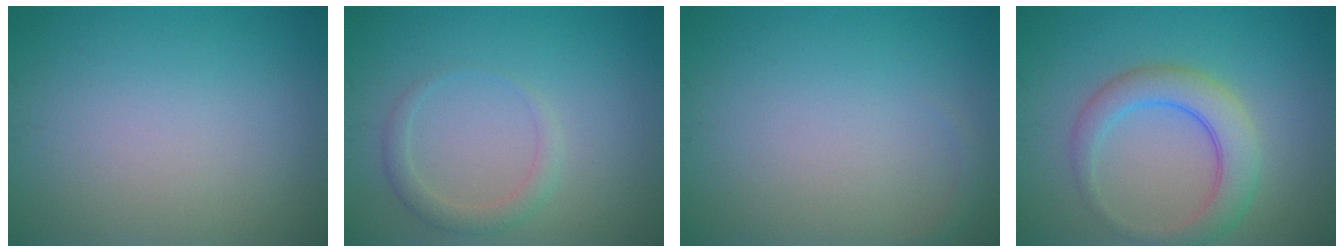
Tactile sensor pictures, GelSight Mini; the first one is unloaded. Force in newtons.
{"total": 1.9, "press": 1.9, "slide": 0.1}
{"total": 0.6, "press": 0.6, "slide": 0.1}
{"total": 4.6, "press": 4.6, "slide": 0.2}